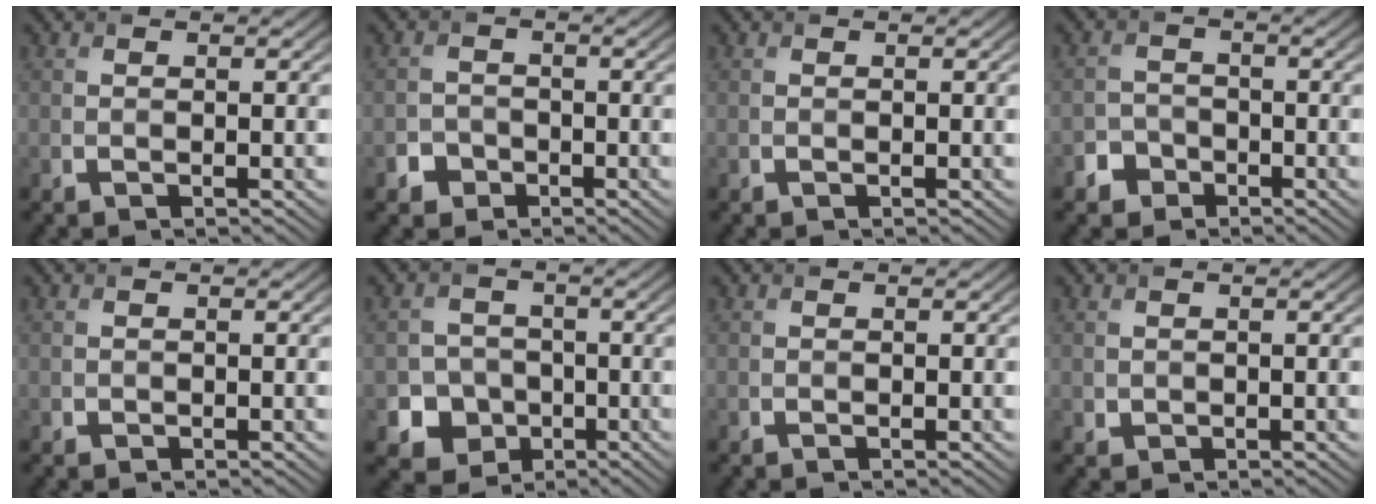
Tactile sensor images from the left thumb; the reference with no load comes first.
{"total": 2.2, "force": [-1.3, 1.7, 0.5], "torque": [-0.004, 0.000, -0.028]}
{"total": 0.0}
{"total": 2.7, "force": [-1.8, 2.0, 0.5], "torque": [-0.007, 0.001, -0.039]}
{"total": 0.0}
{"total": 5.9, "force": [-2.1, 5.2, 1.7], "torque": [-0.030, -0.007, -0.059]}
{"total": 0.0}
{"total": 0.7, "force": [0.3, 0.6, 0.1], "torque": [-0.006, -0.005, 0.010]}